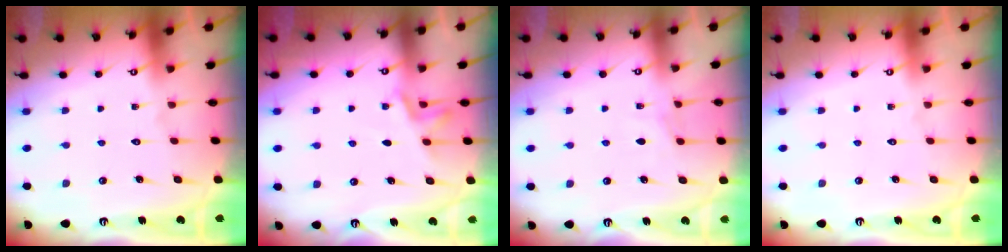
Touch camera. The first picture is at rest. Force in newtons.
{"total": 5.7, "press": 5.1, "slide": 2.7}
{"total": 3.0, "press": 2.9, "slide": 0.5}
{"total": 0.0}